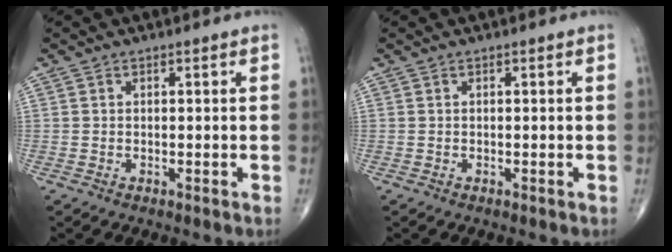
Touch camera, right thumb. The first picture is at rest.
{"total": 0.0}